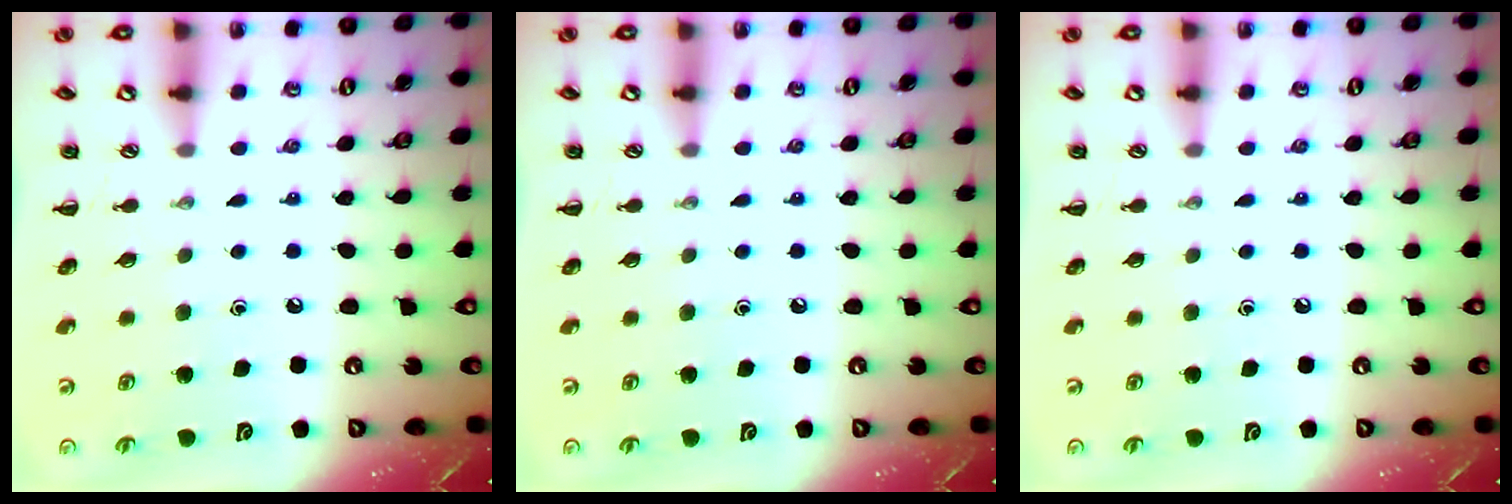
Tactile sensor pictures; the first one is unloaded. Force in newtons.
{"total": 0.0}
{"total": 0.0}